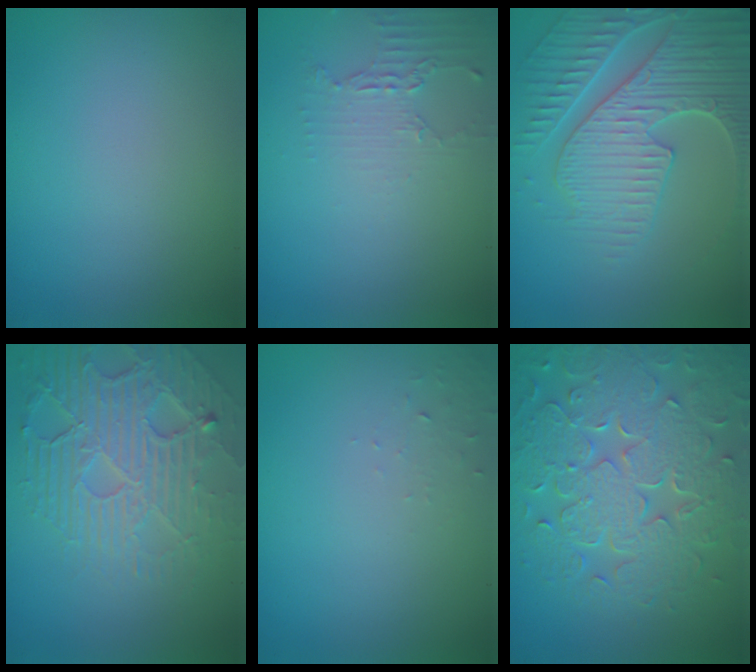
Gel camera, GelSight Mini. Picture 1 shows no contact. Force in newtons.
{"total": 2.2, "press": 1.6, "slide": 1.5}
{"total": 6.7, "press": 5.5, "slide": 3.9}
{"total": 6.7, "press": 4.9, "slide": 4.5}
{"total": 1.0, "press": 0.9, "slide": 0.1}
{"total": 8.7, "press": 6.4, "slide": 6.0}